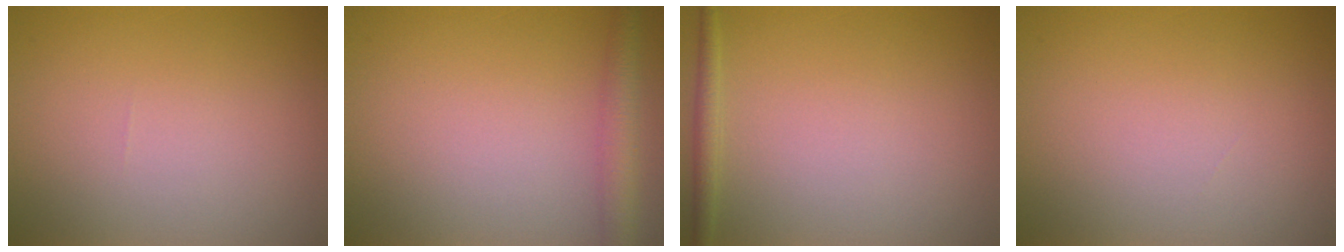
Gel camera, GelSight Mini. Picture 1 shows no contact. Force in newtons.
{"total": 3.0, "press": 3.0, "slide": 0.1}
{"total": 1.3, "press": 1.3, "slide": 0.1}
{"total": 0.0}